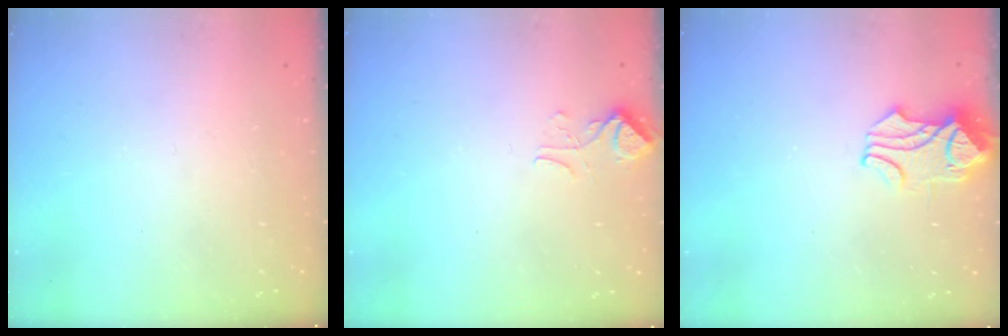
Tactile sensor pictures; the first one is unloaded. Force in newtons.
{"total": 2.4, "press": 2.3, "slide": 0.7}
{"total": 1.2, "press": 0.0, "slide": 1.2}